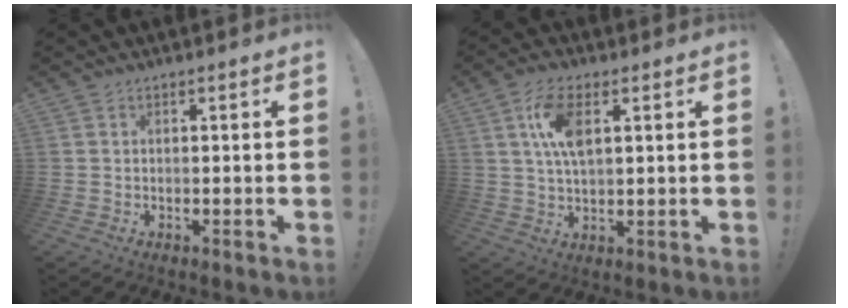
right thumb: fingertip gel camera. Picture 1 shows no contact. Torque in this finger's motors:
{"motor_torque": [-0.27, 0.51, 1.06, 0.19, 0.36]}